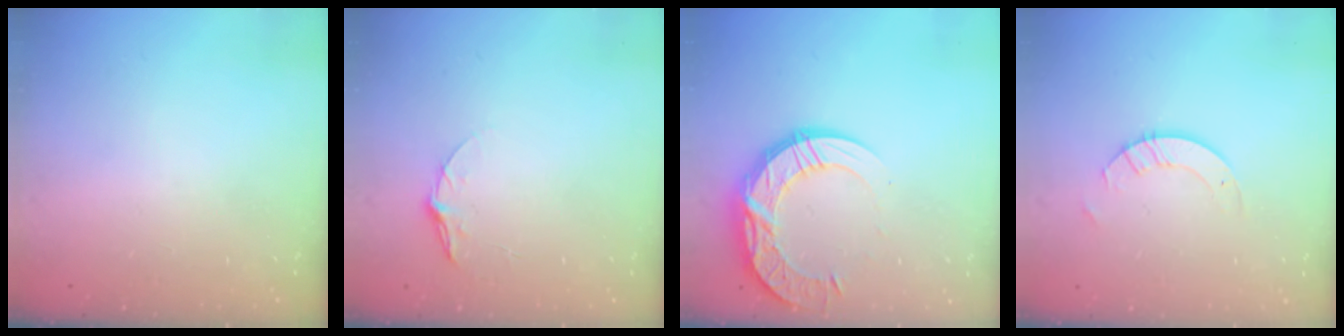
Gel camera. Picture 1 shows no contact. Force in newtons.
{"total": 5.8, "press": 5.8, "slide": 0.5}
{"total": 19.5, "press": 19.4, "slide": 1.5}
{"total": 3.6, "press": 3.6, "slide": 0.4}